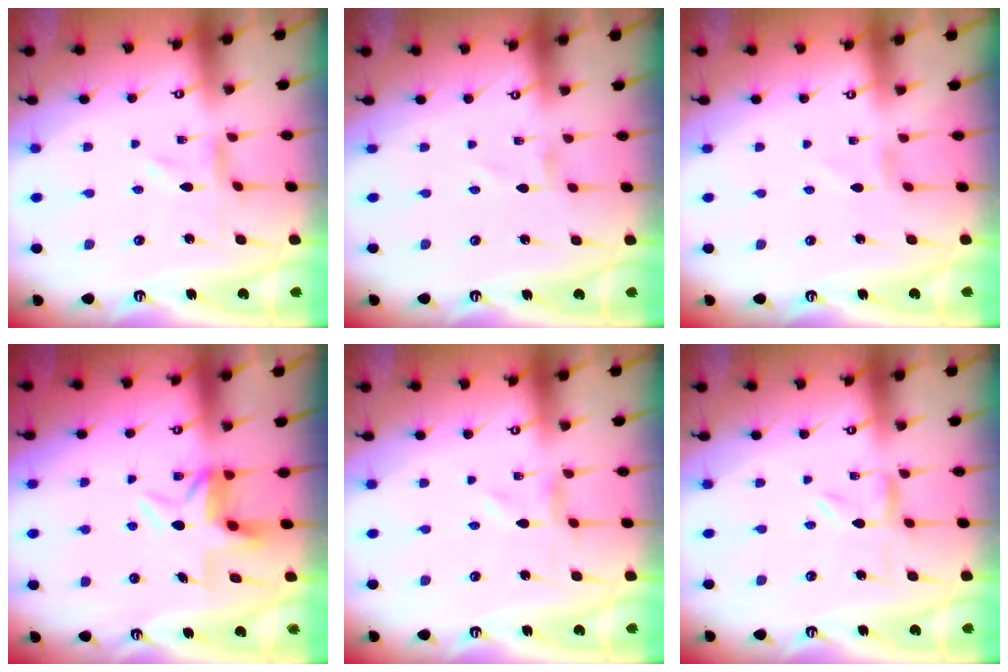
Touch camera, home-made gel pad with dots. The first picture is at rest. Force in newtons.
{"total": 0.0}
{"total": 0.5, "press": 0.5, "slide": 0.1}
{"total": 4.6, "press": 4.6, "slide": 0.7}
{"total": 0.0}
{"total": 1.4, "press": 1.4, "slide": 0.2}